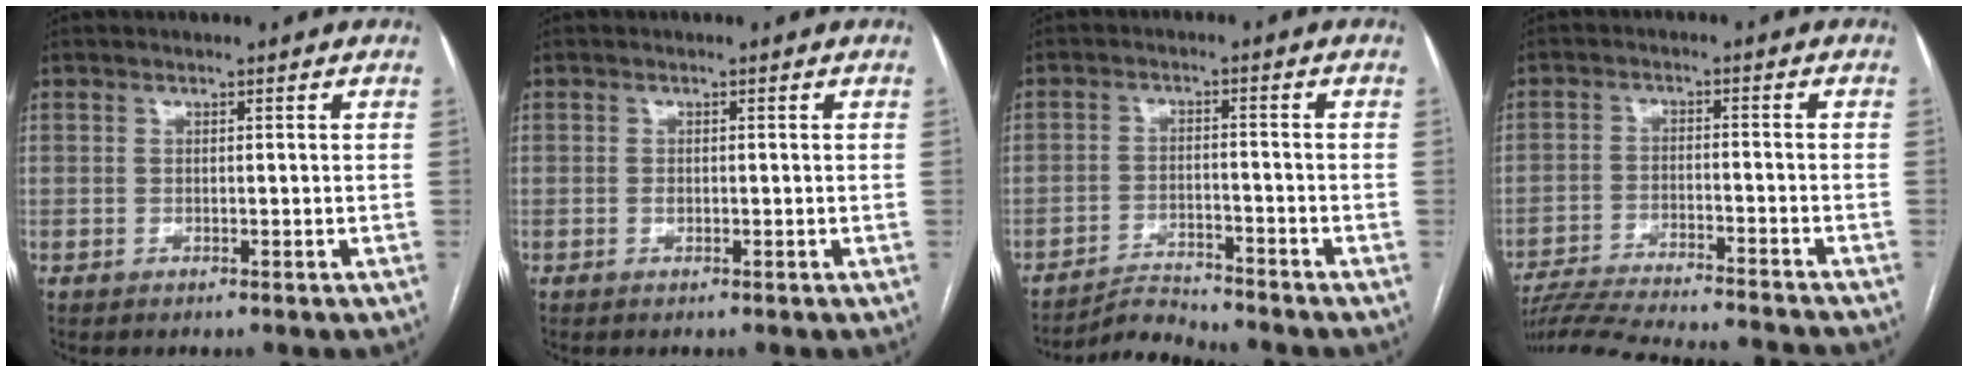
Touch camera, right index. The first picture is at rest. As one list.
[{"total": 0.6, "force": [-0.1, 0.4, 0.4], "torque": [-0.007, 0.000, -0.003]}, {"total": 4.9, "force": [-4.8, -1.0, -0.5], "torque": [0.004, -0.012, -0.084]}, {"total": 20.3, "force": [-18.8, 1.3, 7.7], "torque": [-0.138, -0.034, -0.272]}]